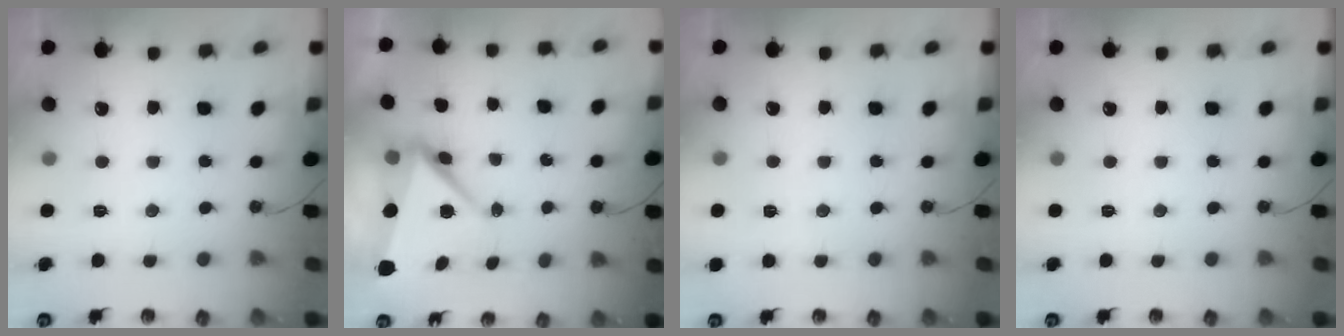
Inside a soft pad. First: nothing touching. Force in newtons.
{"total": 8.0, "press": 8.0, "slide": 1.0}
{"total": 1.5, "press": 1.5, "slide": 0.2}
{"total": 0.0}